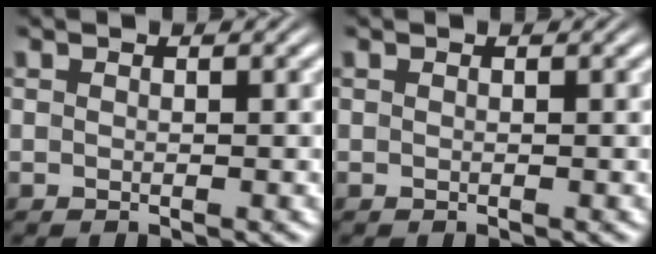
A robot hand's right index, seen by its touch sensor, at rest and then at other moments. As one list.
[{"total": 0.0}]